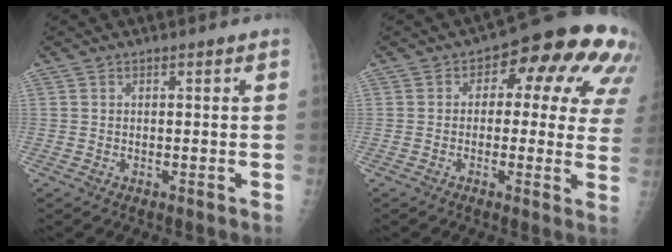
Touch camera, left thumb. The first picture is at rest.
{"total": 15.9, "force": [5.4, 8.5, 12.3], "torque": [-0.086, 0.013, 0.047]}